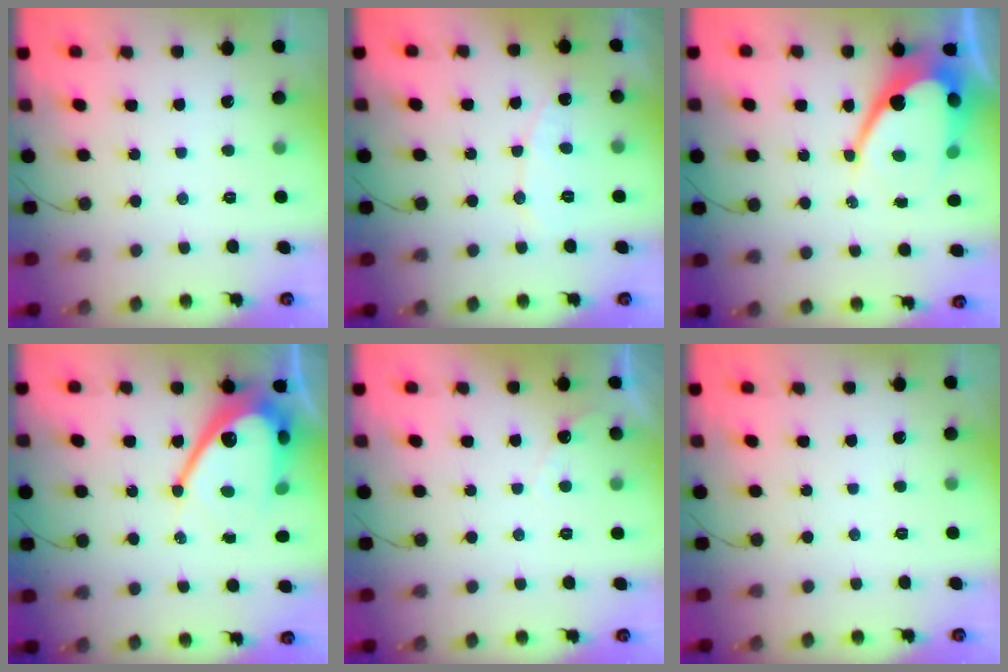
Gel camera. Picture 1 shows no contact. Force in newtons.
{"total": 5.8, "press": 5.8, "slide": 0.4}
{"total": 14.9, "press": 14.8, "slide": 1.1}
{"total": 15.5, "press": 15.4, "slide": 1.5}
{"total": 2.3, "press": 2.3, "slide": 0.1}
{"total": 0.0}